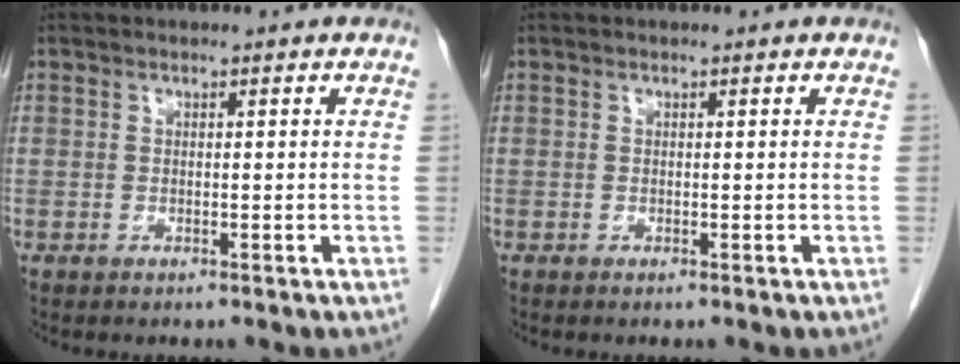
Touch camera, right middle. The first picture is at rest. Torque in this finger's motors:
{"motor_torque": [-0.17, 0.18, -0.06, -0.01]}